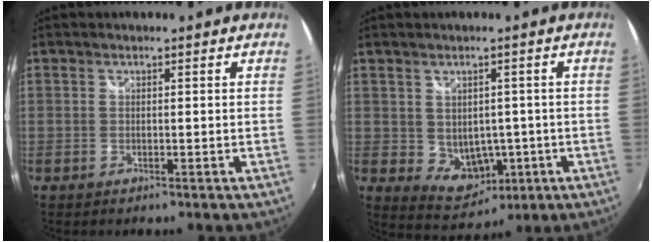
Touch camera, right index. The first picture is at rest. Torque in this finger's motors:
{"motor_torque": [0.30, 0.26, 0.09, 0.05]}